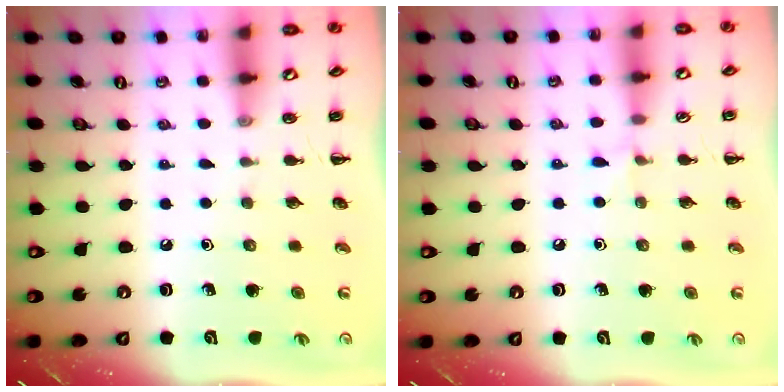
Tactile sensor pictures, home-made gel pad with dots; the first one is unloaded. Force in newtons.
{"total": 3.9, "press": 3.6, "slide": 1.4}